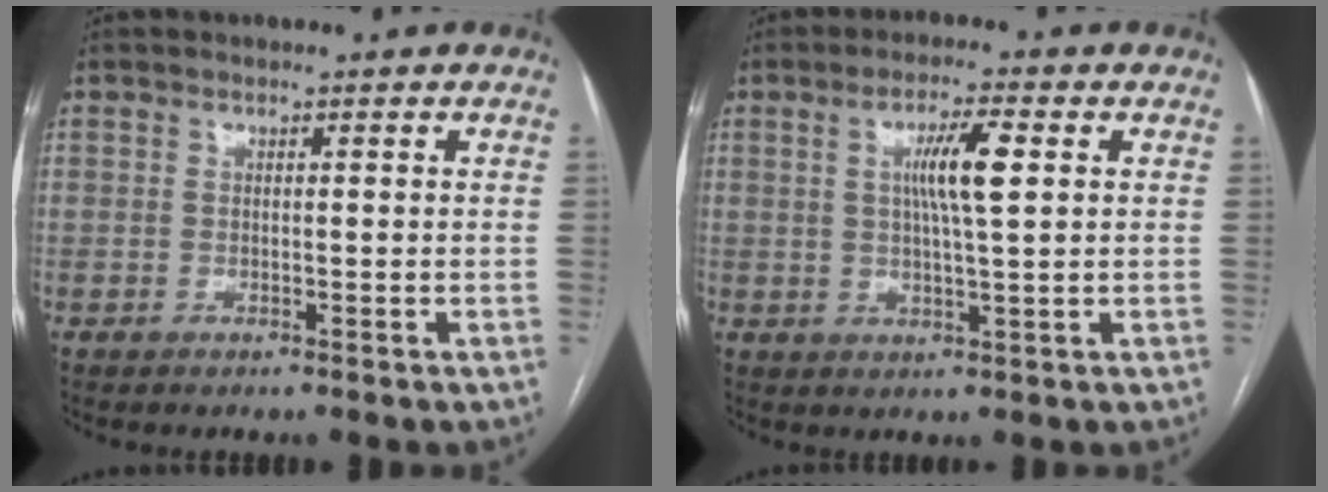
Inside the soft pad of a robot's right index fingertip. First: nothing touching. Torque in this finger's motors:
{"motor_torque": [0.57, -0.03, 0.41, 0.05]}